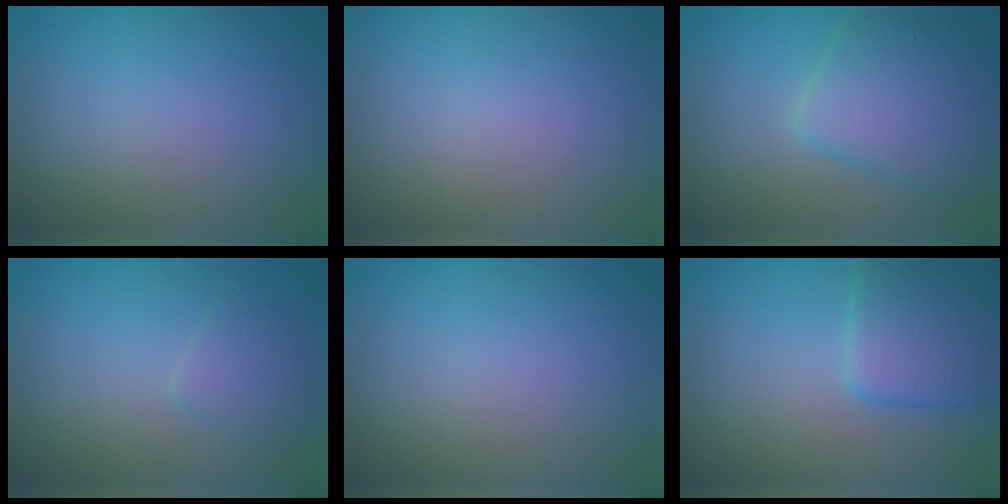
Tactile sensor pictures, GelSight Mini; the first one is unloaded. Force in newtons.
{"total": 0.0}
{"total": 5.6, "press": 5.6, "slide": 0.2}
{"total": 1.6, "press": 1.6, "slide": 0.1}
{"total": 0.0}
{"total": 4.9, "press": 4.9, "slide": 0.2}